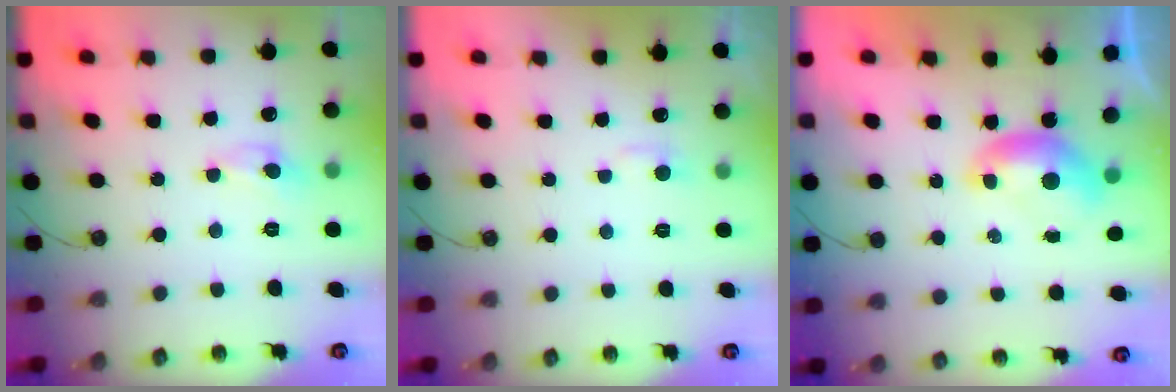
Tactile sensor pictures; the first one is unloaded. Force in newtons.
{"total": 1.5, "press": 1.3, "slide": 0.8}
{"total": 0.0}